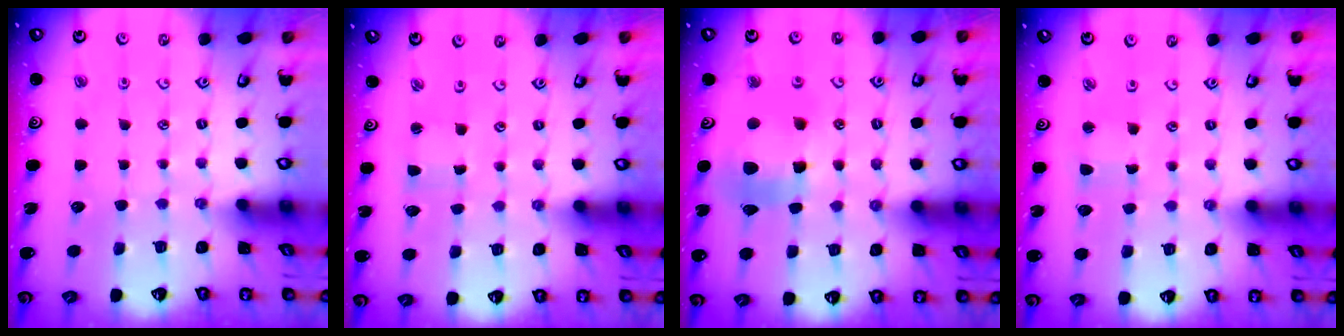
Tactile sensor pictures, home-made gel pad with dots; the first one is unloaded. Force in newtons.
{"total": 1.3, "press": 1.3, "slide": 0.1}
{"total": 12.0, "press": 11.9, "slide": 1.4}
{"total": 2.1, "press": 2.1, "slide": 0.5}